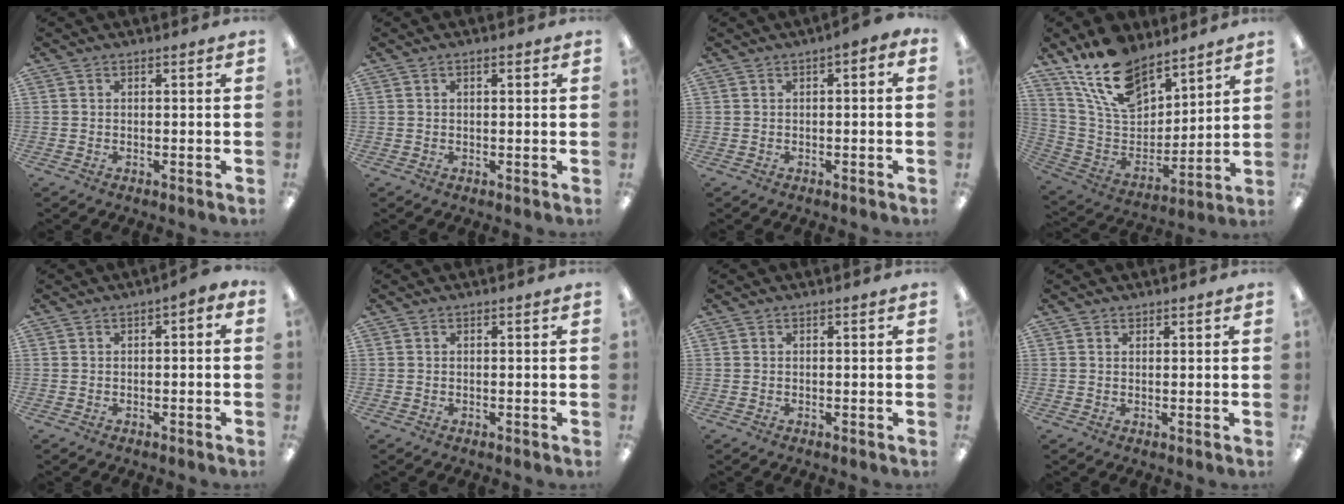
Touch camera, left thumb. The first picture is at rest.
{"total": 1.1, "force": [0.5, 0.4, 0.9], "torque": [-0.019, 0.003, 0.009]}
{"total": 1.7, "force": [-0.5, 0.7, 1.4], "torque": [-0.026, 0.007, -0.011]}
{"total": 17.8, "force": [13.3, 8.8, 7.9], "torque": [-0.164, -0.070, 0.248]}
{"total": 1.7, "force": [-1.0, 0.7, 1.1], "torque": [-0.019, 0.006, -0.020]}
{"total": 0.0}
{"total": 0.0}
{"total": 0.9, "force": [0.8, 0.5, 0.0], "torque": [0.000, 0.001, 0.015]}